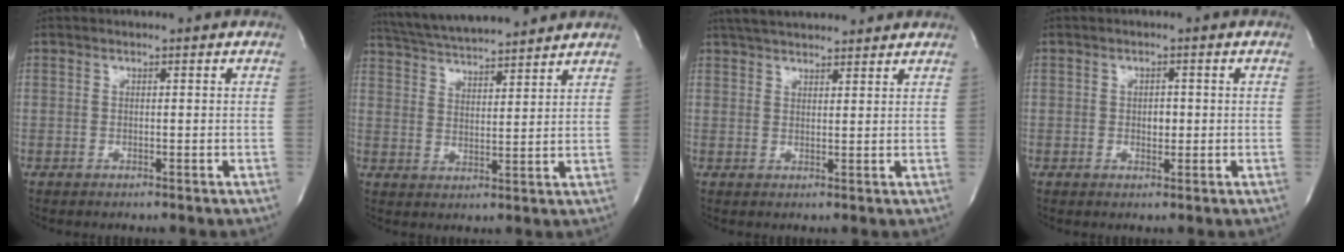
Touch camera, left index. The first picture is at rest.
{"total": 14.3, "force": [13.1, 1.2, 5.6], "torque": [-0.107, 0.024, 0.210]}
{"total": 10.9, "force": [9.8, 2.4, 4.3], "torque": [-0.066, 0.036, 0.141]}
{"total": 1.8, "force": [-0.1, 1.2, 1.4], "torque": [-0.021, 0.002, 0.000]}